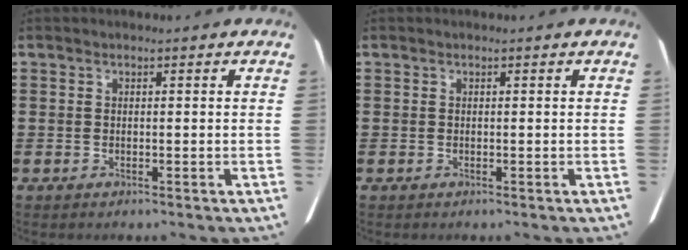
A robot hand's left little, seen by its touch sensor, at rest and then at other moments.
{"total": 0.0}